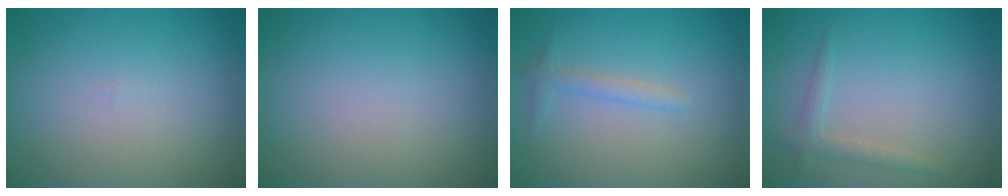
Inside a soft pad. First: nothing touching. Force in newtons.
{"total": 0.0}
{"total": 1.4, "press": 1.4, "slide": 0.0}
{"total": 1.5, "press": 1.5, "slide": 0.1}